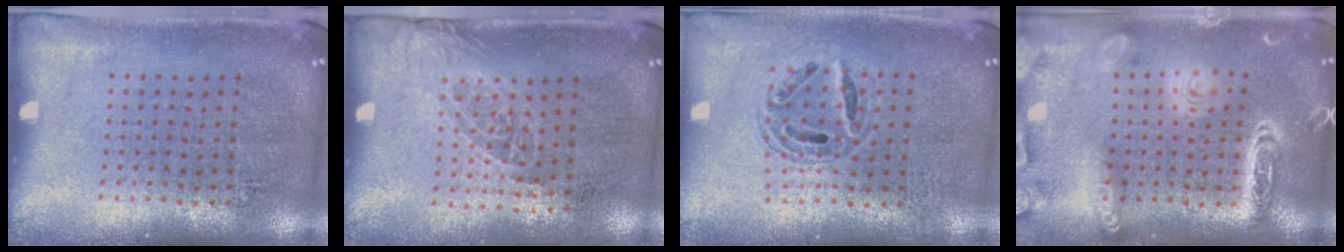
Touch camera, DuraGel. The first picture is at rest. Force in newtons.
{"total": 1.3, "press": 1.0, "slide": 0.8}
{"total": 0.6, "press": 0.6, "slide": 0.2}
{"total": 2.7, "press": 2.7, "slide": 0.2}